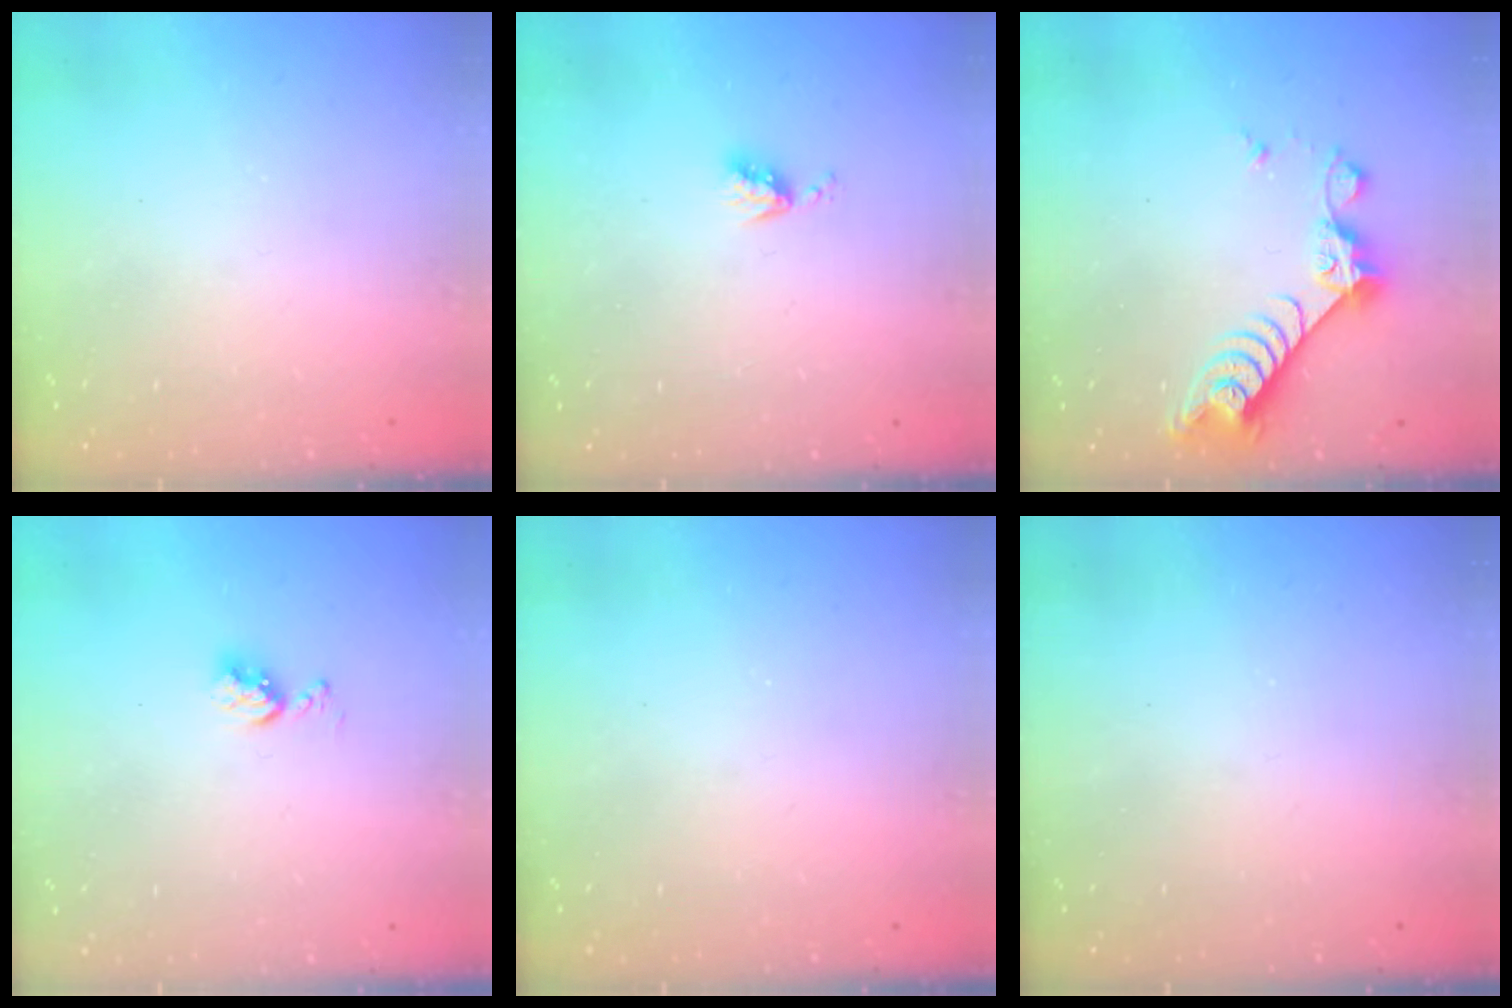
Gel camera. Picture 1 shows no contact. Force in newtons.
{"total": 4.0, "press": 4.0, "slide": 0.5}
{"total": 8.1, "press": 8.1, "slide": 0.7}
{"total": 4.9, "press": 4.9, "slide": 0.5}
{"total": 0.0}
{"total": 0.0}